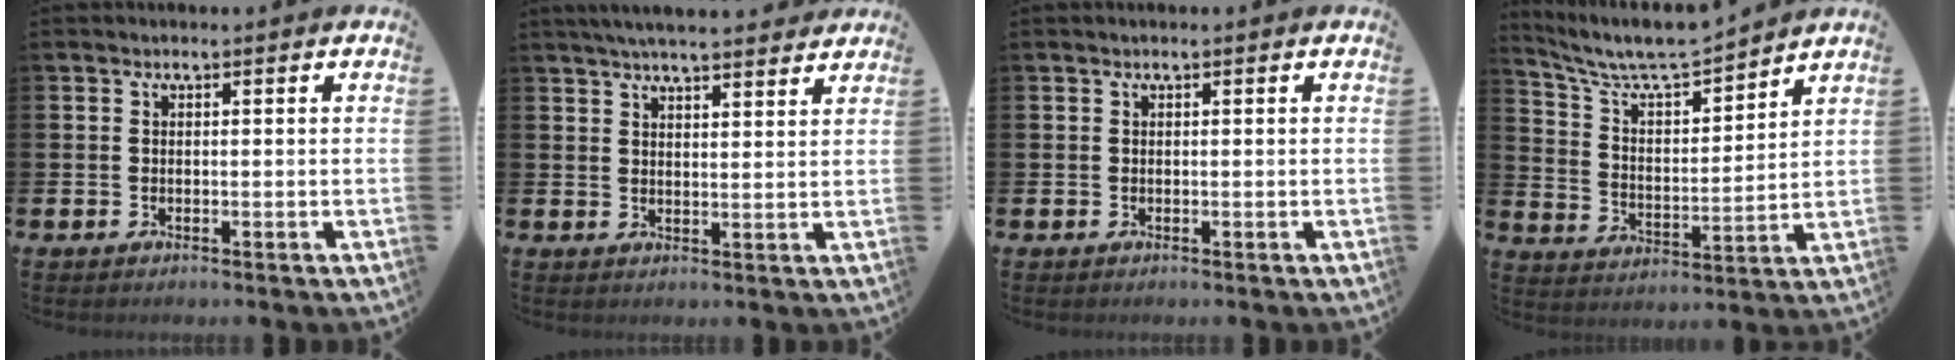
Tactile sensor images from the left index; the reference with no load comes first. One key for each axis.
{"total": 4.9, "fx": 4.8, "fy": 0.4, "fz": 1.3, "tx": -0.031, "ty": -0.017, "tz": 0.086}
{"total": 0.0}
{"total": 8.1, "fx": 7.7, "fy": 0.9, "fz": 2.2, "tx": -0.078, "ty": -0.058, "tz": 0.134}